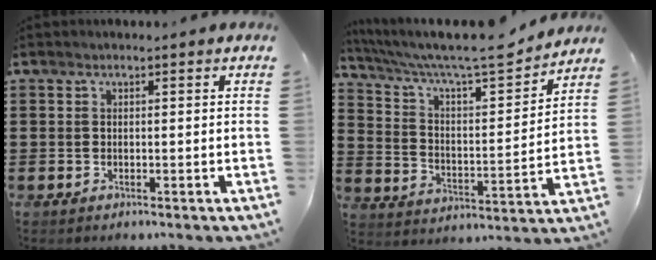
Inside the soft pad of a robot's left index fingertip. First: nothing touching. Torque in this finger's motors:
{"motor_torque": [0.21, -0.04, 0.70, 0.21]}